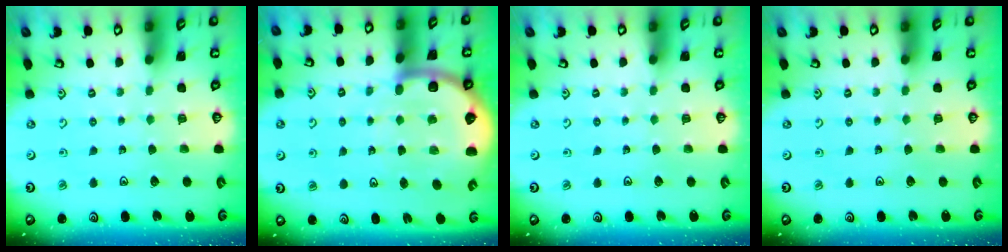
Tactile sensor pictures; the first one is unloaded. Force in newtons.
{"total": 7.8, "press": 7.6, "slide": 1.7}
{"total": 0.0}
{"total": 0.0}